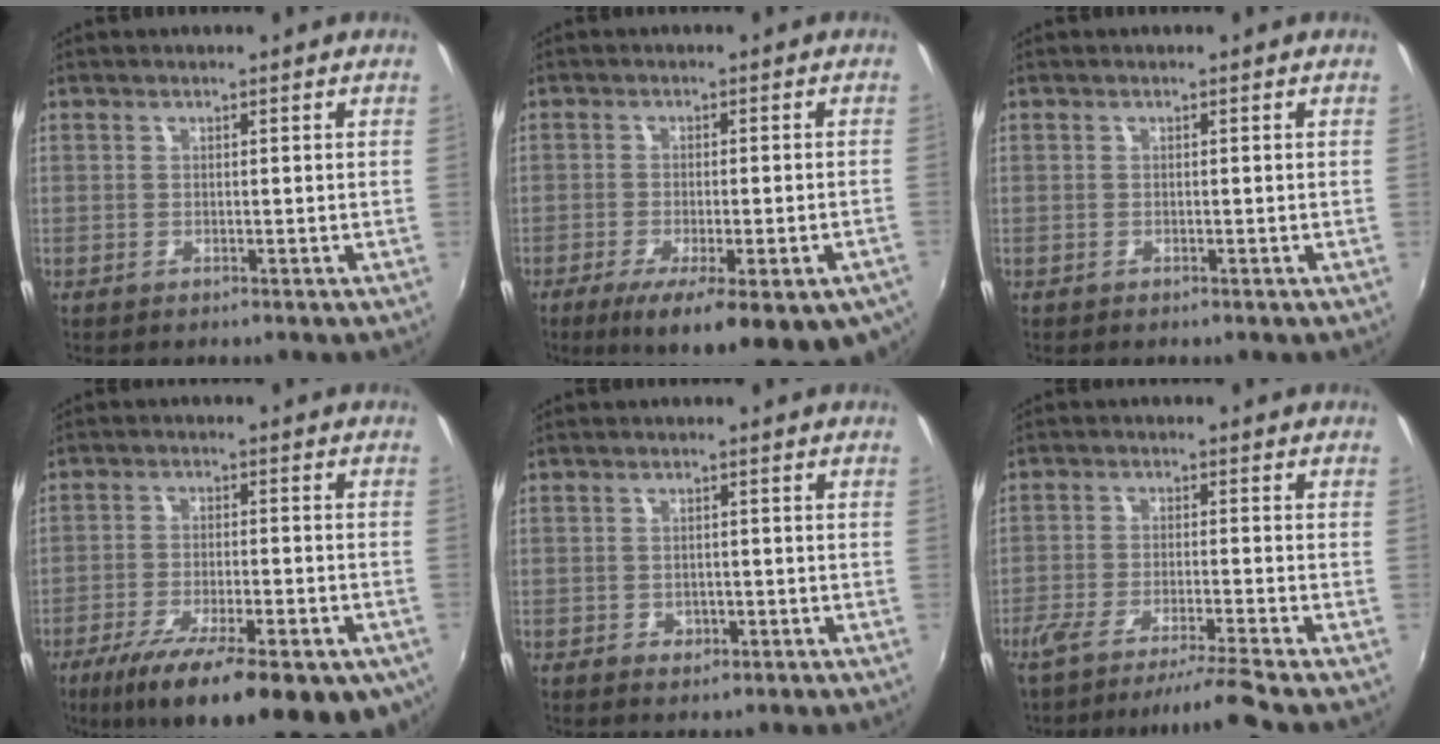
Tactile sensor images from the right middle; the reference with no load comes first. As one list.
[{"total": 17.5, "force": [-10.8, 4.7, 13.0], "torque": [-0.200, -0.054, -0.144]}, {"total": 0.0}, {"total": 22.1, "force": [-13.6, 6.7, 16.1], "torque": [-0.271, -0.061, -0.193]}, {"total": 2.4, "force": [-0.9, 1.9, 1.2], "torque": [-0.022, -0.001, -0.010]}, {"total": 8.5, "force": [-7.4, -1.7, 3.8], "torque": [-0.077, -0.012, -0.124]}]